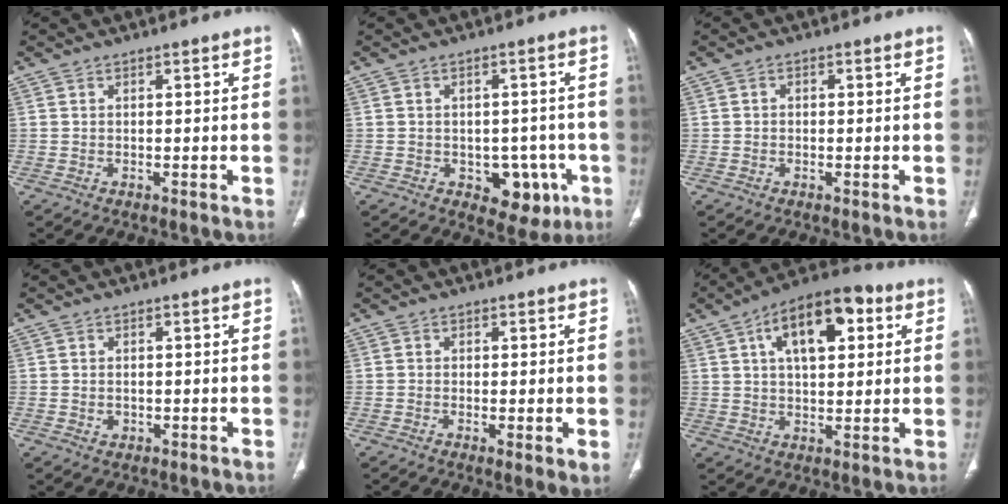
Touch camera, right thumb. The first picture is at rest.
{"total": 8.0, "force": [-2.8, 5.6, 5.1], "torque": [-0.026, 0.014, -0.026]}
{"total": 0.7, "force": [-0.1, 0.6, 0.3], "torque": [0.000, 0.003, -0.005]}
{"total": 1.3, "force": [-0.2, 1.1, 0.7], "torque": [-0.009, 0.002, 0.001]}
{"total": 3.2, "force": [-0.4, 0.8, 3.0], "torque": [-0.057, -0.013, -0.011]}
{"total": 15.1, "force": [5.3, 7.4, 12.0], "torque": [-0.167, 0.012, 0.076]}